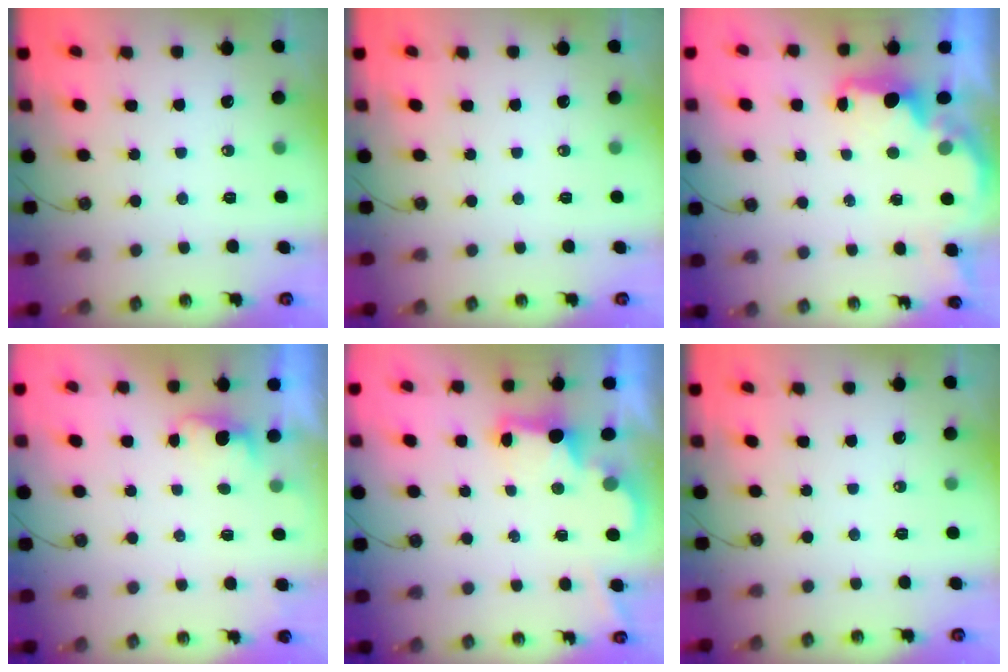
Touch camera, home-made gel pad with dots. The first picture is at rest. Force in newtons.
{"total": 0.0}
{"total": 1.9, "press": 1.7, "slide": 0.7}
{"total": 0.7, "press": 0.0, "slide": 0.7}
{"total": 2.4, "press": 2.3, "slide": 0.7}
{"total": 0.0}